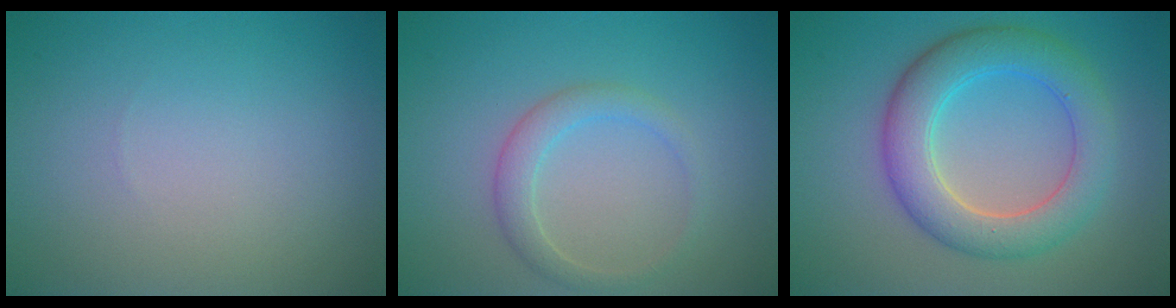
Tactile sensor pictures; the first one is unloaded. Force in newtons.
{"total": 2.2, "press": 2.2, "slide": 0.1}
{"total": 6.1, "press": 6.1, "slide": 0.4}